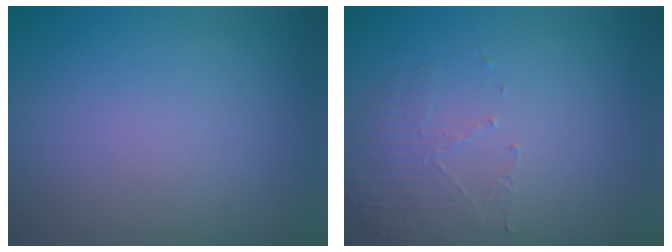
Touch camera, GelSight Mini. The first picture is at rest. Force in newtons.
{"total": 1.7, "press": 0.9, "slide": 1.4}